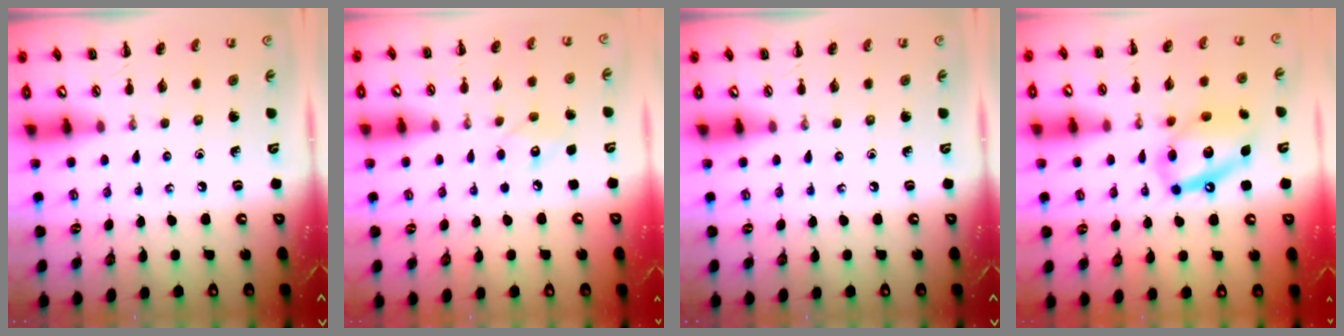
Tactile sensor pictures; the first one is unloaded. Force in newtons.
{"total": 6.5, "press": 6.3, "slide": 1.3}
{"total": 0.0}
{"total": 14.4, "press": 14.1, "slide": 2.8}